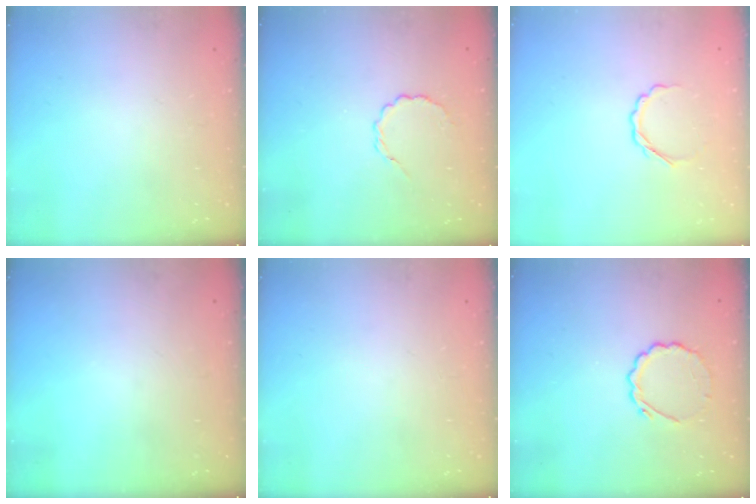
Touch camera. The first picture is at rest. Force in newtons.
{"total": 2.4, "press": 2.2, "slide": 0.9}
{"total": 4.2, "press": 4.0, "slide": 1.0}
{"total": 0.0}
{"total": 0.0}
{"total": 5.6, "press": 5.4, "slide": 1.7}